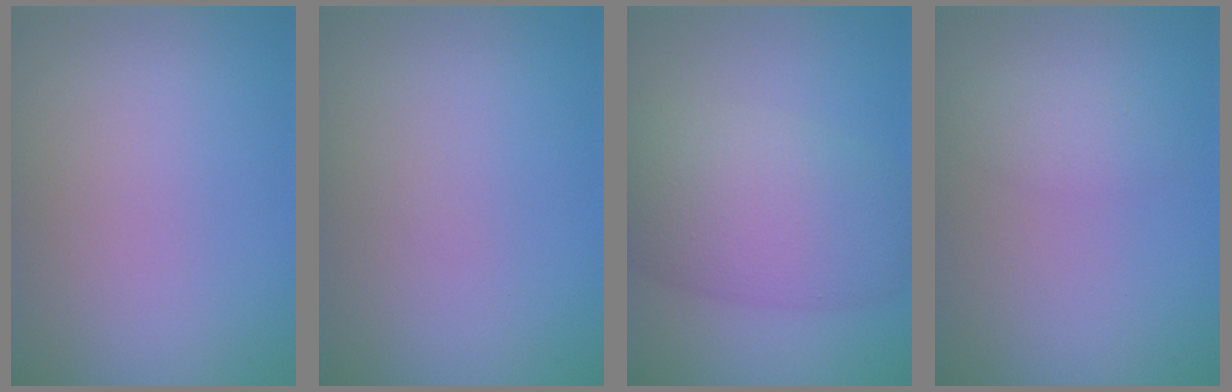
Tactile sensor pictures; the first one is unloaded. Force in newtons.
{"total": 0.0}
{"total": 8.0, "press": 8.0, "slide": 0.4}
{"total": 1.3, "press": 1.3, "slide": 0.0}